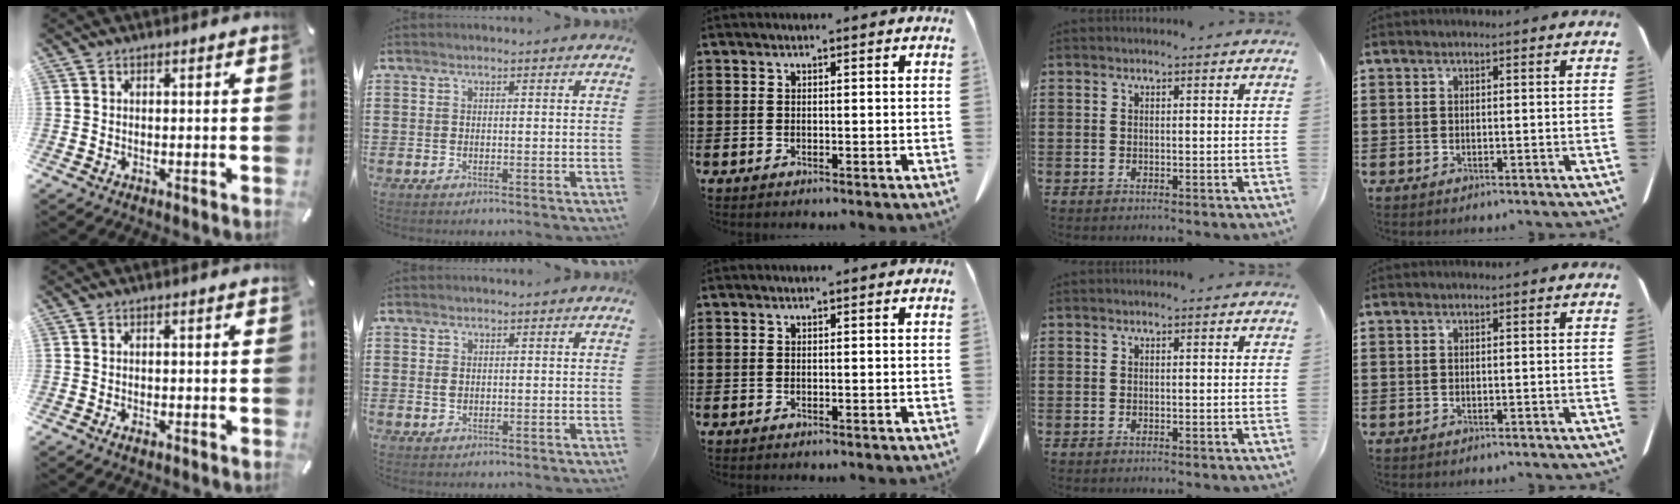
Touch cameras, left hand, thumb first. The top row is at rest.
{"thumb": {"total": 1.5, "force": [-0.8, 0.5, 1.2], "torque": [-0.021, 0.001, -0.014]}, "index": {"total": 1.1, "force": [0.2, 0.9, 0.6], "torque": [-0.015, 0.007, 0.003]}}